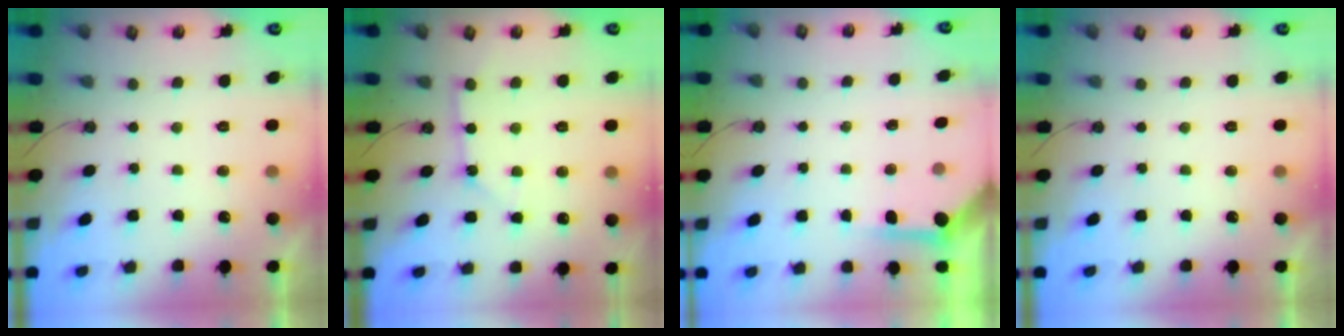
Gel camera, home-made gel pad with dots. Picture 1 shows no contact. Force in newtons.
{"total": 2.2, "press": 2.2, "slide": 0.3}
{"total": 3.7, "press": 3.6, "slide": 0.4}
{"total": 0.0}